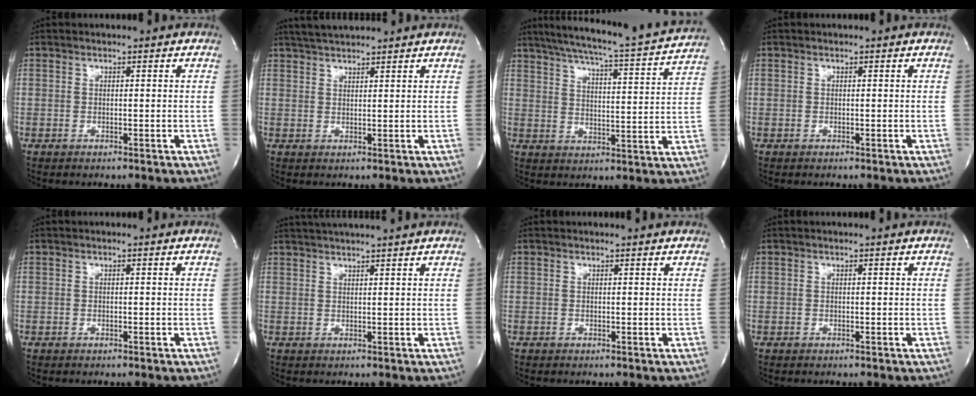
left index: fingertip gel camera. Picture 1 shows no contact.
{"total": 5.4, "force": [5.0, 0.1, 1.9], "torque": [-0.038, 0.026, 0.084]}
{"total": 19.8, "force": [17.9, -0.1, 8.4], "torque": [-0.141, -0.030, 0.234]}
{"total": 0.0}
{"total": 0.0}
{"total": 7.1, "force": [6.5, -0.9, 2.7], "torque": [-0.048, 0.022, 0.089]}
{"total": 1.9, "force": [1.8, 0.3, 0.2], "torque": [-0.014, 0.009, 0.016]}
{"total": 0.0}